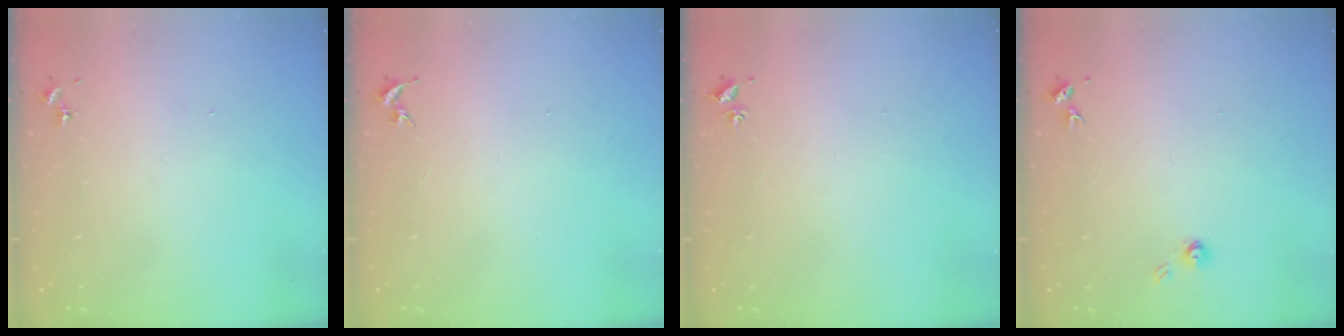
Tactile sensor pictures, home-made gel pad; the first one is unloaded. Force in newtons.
{"total": 0.0}
{"total": 2.0, "press": 2.0, "slide": 0.3}
{"total": 3.9, "press": 3.8, "slide": 0.4}